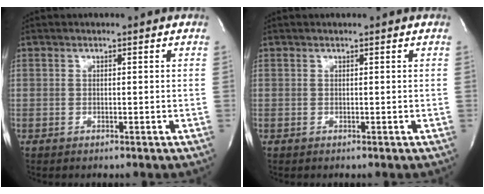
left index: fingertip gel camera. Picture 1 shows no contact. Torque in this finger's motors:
{"motor_torque": [0.19, 0.01, 0.00, -0.01]}